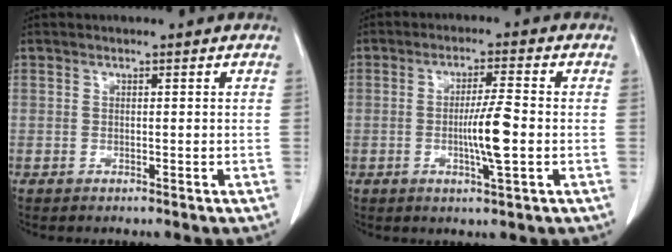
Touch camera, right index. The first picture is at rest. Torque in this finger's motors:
{"motor_torque": [0.51, -0.17, 0.19, 0.05]}